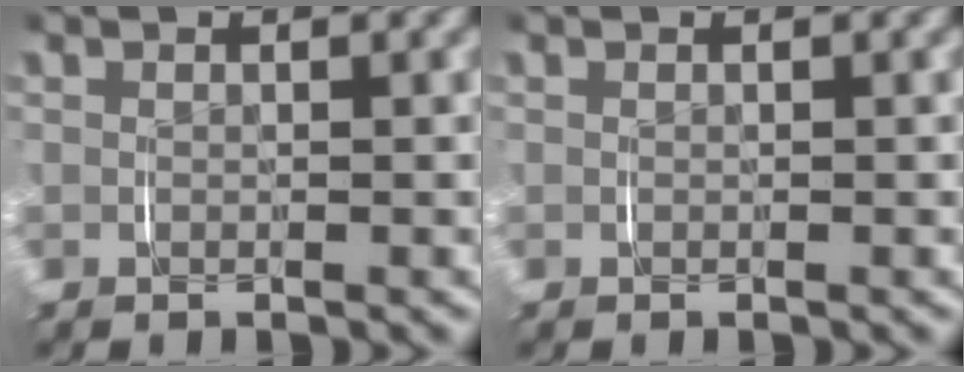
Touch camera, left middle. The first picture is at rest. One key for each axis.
{"total": 0.0}